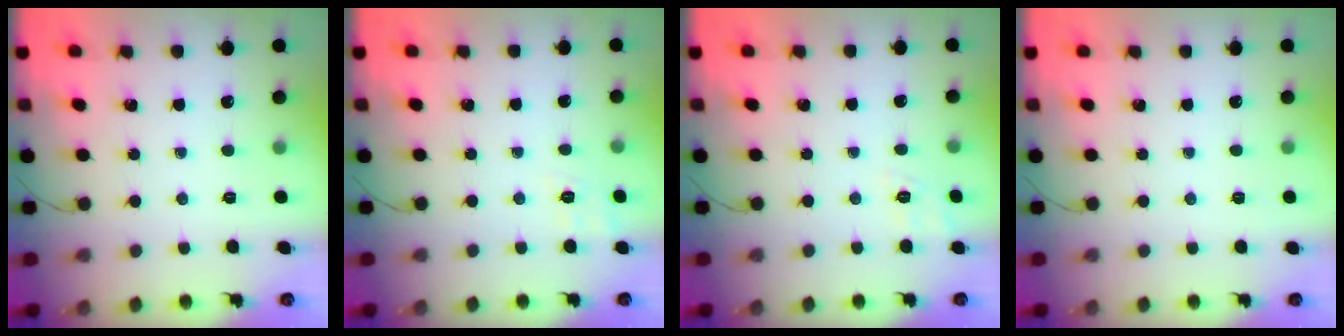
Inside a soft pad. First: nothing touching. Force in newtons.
{"total": 2.8, "press": 2.1, "slide": 1.9}
{"total": 3.1, "press": 2.4, "slide": 1.9}
{"total": 2.6, "press": 2.3, "slide": 1.2}